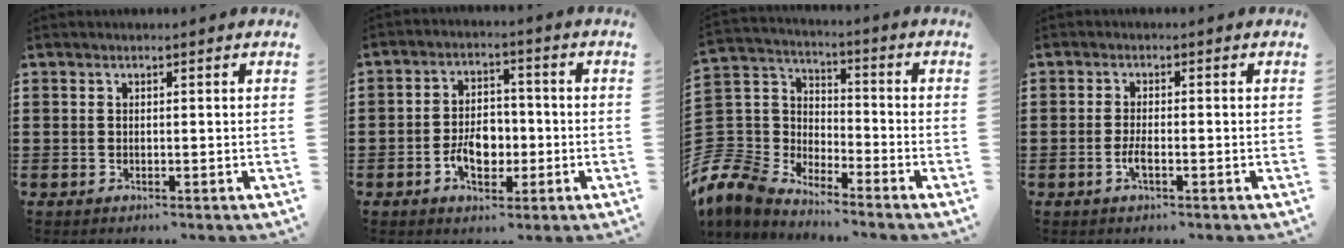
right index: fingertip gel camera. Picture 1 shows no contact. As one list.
[{"total": 6.2, "force": [-1.9, 4.0, 4.3], "torque": [-0.075, -0.001, -0.039]}, {"total": 7.0, "force": [-5.9, 3.7, 0.7], "torque": [-0.074, -0.010, -0.128]}, {"total": 1.7, "force": [-0.6, 0.3, 1.5], "torque": [-0.036, -0.003, -0.013]}]